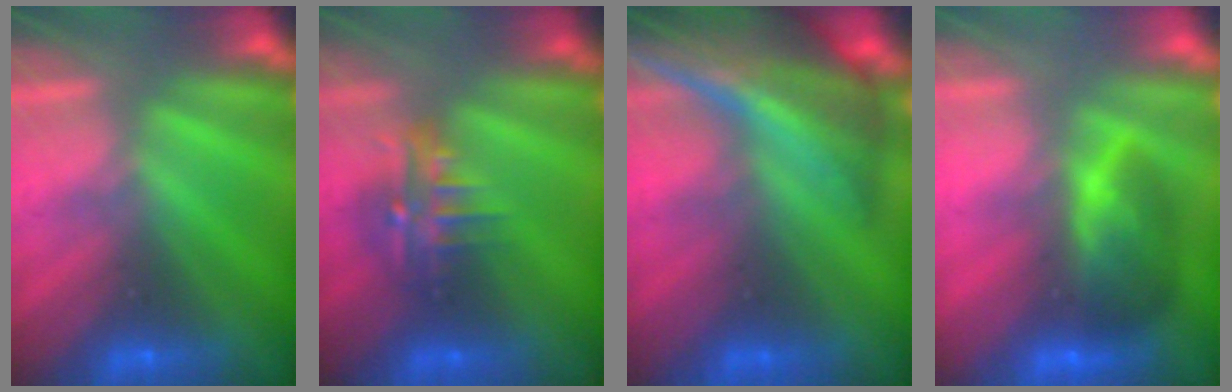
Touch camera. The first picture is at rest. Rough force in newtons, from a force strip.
{"total": 5.3}
{"total": 7.8}
{"total": 8.2}